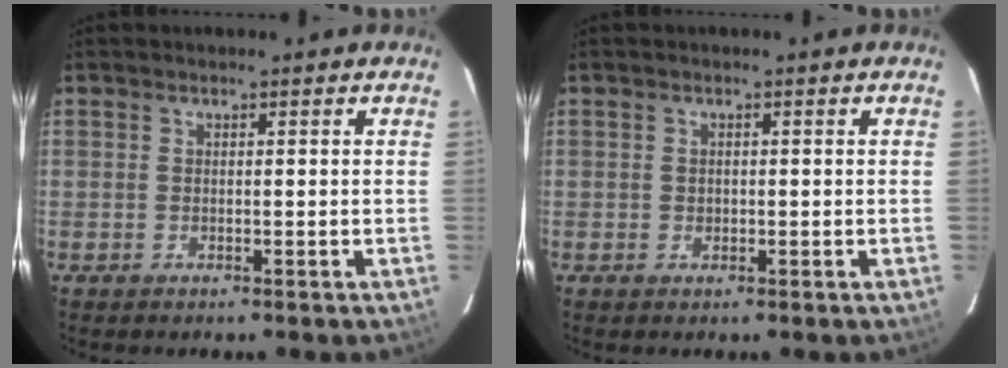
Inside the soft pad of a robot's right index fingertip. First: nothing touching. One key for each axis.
{"total": 0.8, "fx": 0.0, "fy": 0.8, "fz": 0.2, "tx": 0.000, "ty": 0.001, "tz": 0.000}